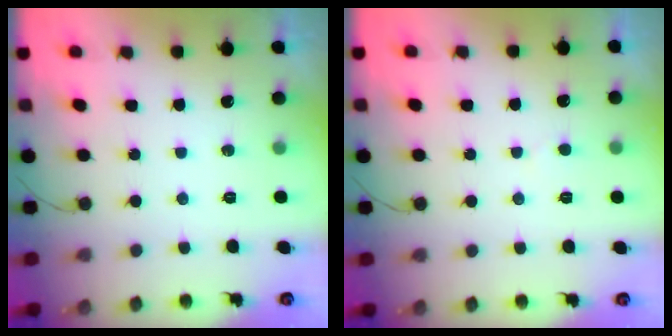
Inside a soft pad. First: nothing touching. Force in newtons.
{"total": 3.0, "press": 3.0, "slide": 0.4}